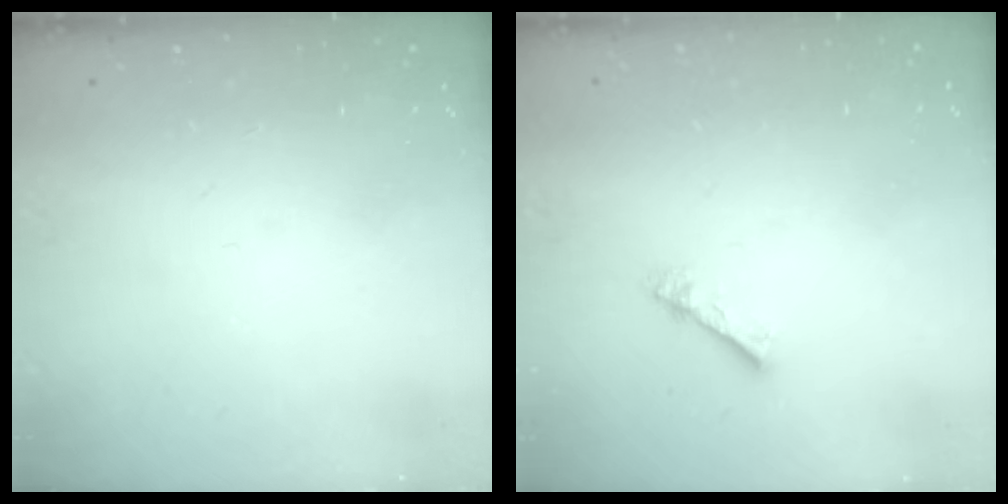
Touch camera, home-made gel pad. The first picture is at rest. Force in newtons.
{"total": 2.3, "press": 2.3, "slide": 0.3}